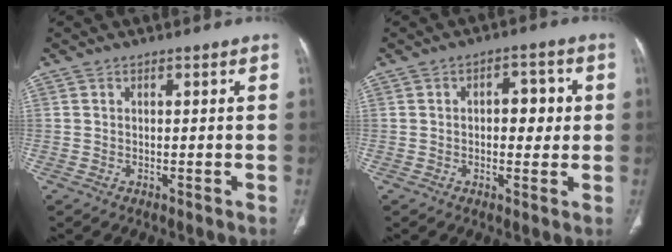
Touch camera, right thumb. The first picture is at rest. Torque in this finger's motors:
{"motor_torque": [-0.29, 0.72, -0.22, 0.33, 0.14]}